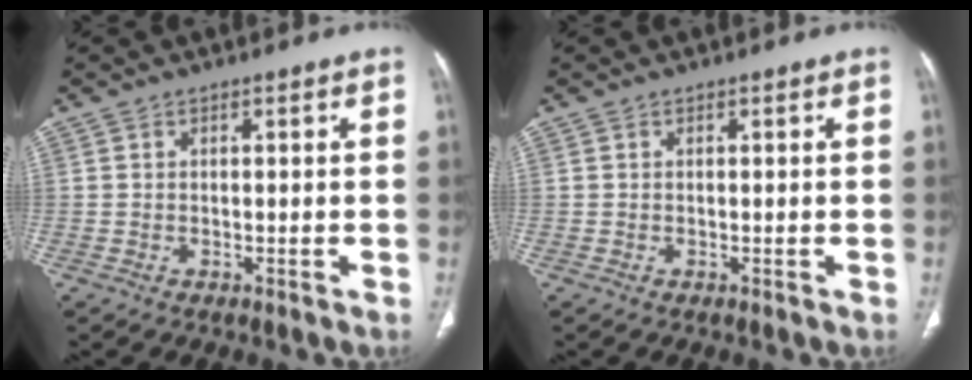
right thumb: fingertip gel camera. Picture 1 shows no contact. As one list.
[{"total": 0.0}]